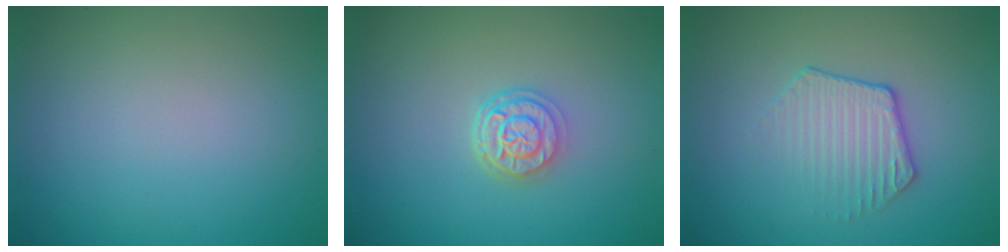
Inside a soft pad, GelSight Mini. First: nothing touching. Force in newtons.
{"total": 3.1, "press": 2.4, "slide": 2.0}
{"total": 2.3, "press": 1.8, "slide": 1.4}